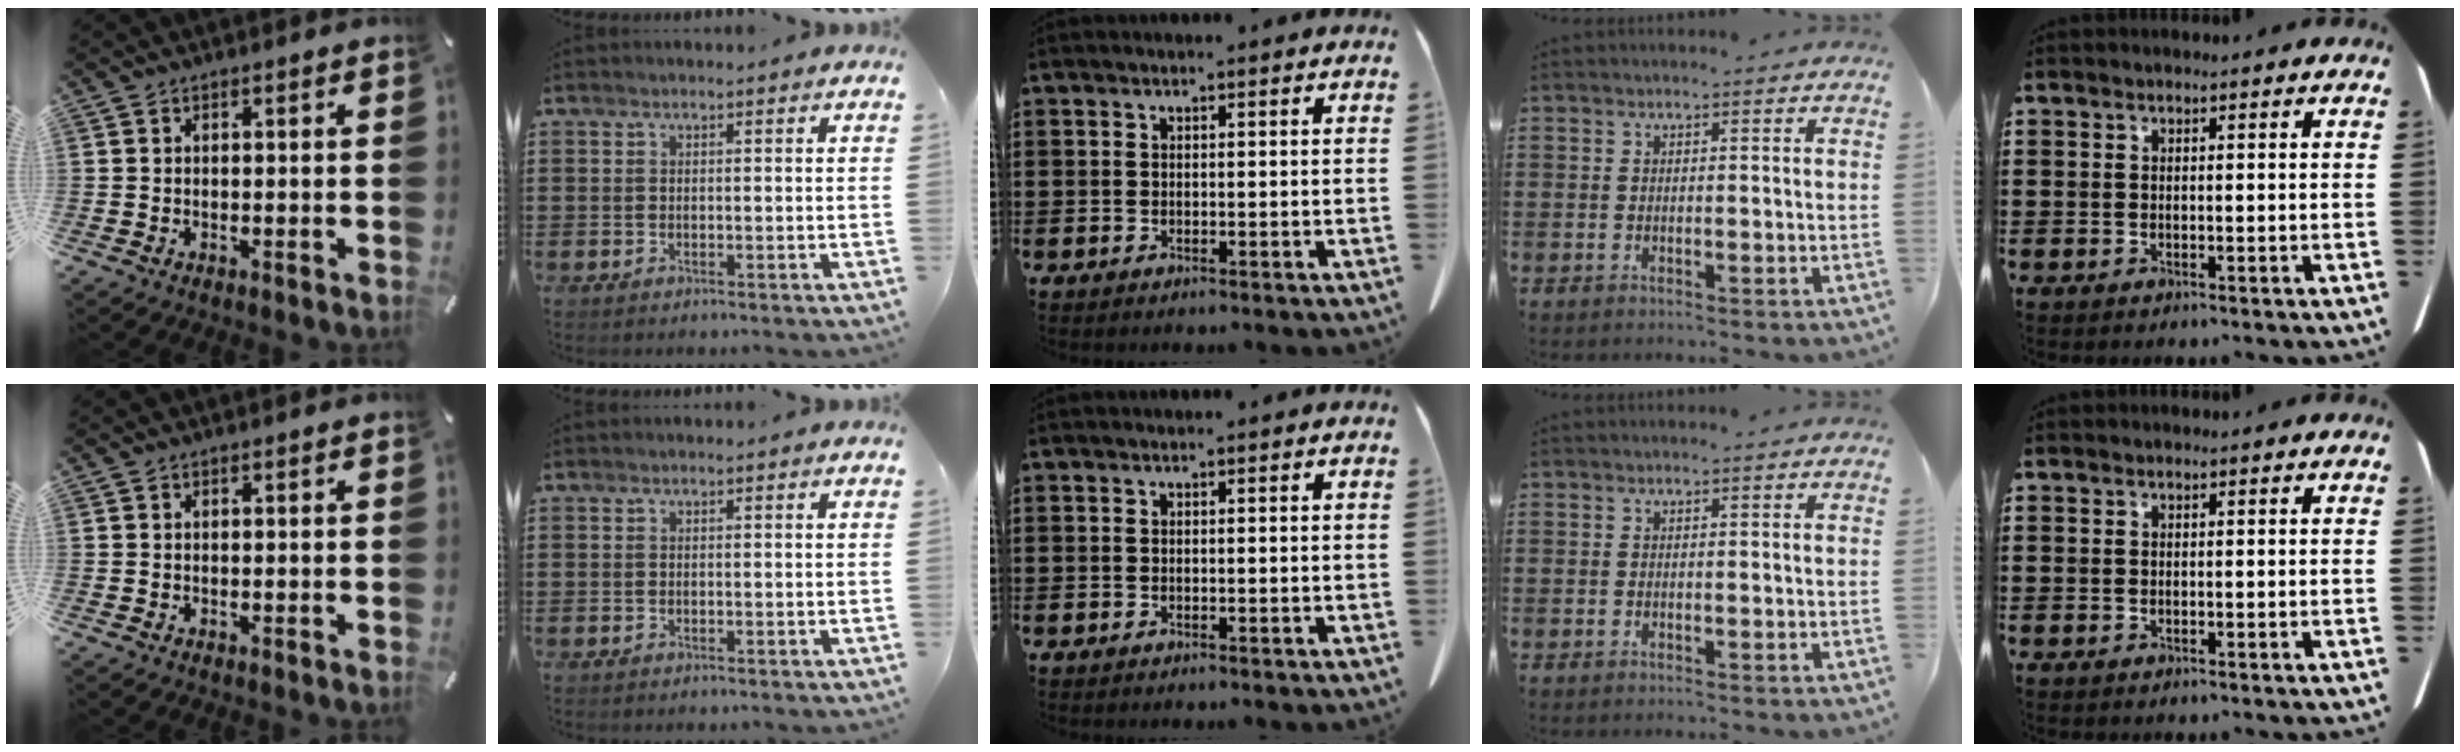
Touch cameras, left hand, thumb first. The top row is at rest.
{}